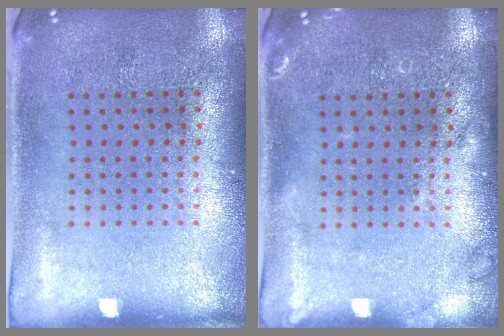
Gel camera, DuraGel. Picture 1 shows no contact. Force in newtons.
{"total": 1.2, "press": 1.2, "slide": 0.3}